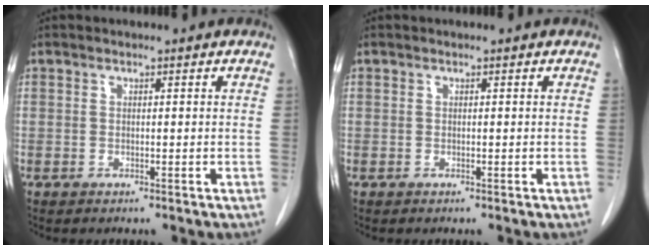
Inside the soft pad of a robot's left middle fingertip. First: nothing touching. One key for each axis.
{"total": 0.0}